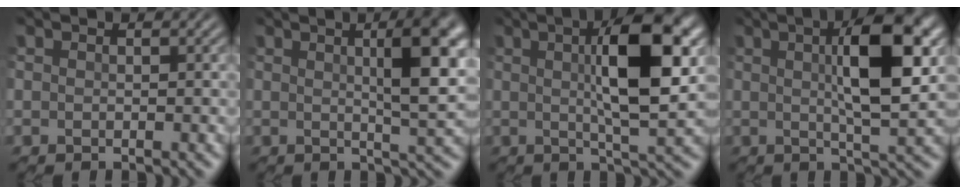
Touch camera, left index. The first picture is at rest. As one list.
[{"total": 5.8, "force": [1.7, 1.0, 5.5], "torque": [-0.081, 0.010, 0.028]}, {"total": 8.6, "force": [2.2, 1.8, 8.2], "torque": [-0.130, 0.014, 0.031]}, {"total": 7.8, "force": [2.0, 1.6, 7.3], "torque": [-0.119, 0.015, 0.031]}]